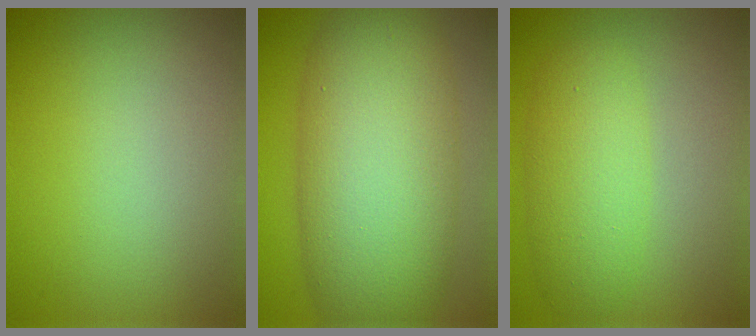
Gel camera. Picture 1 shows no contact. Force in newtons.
{"total": 12.0, "press": 12.0, "slide": 0.3}
{"total": 4.3, "press": 4.3, "slide": 0.1}